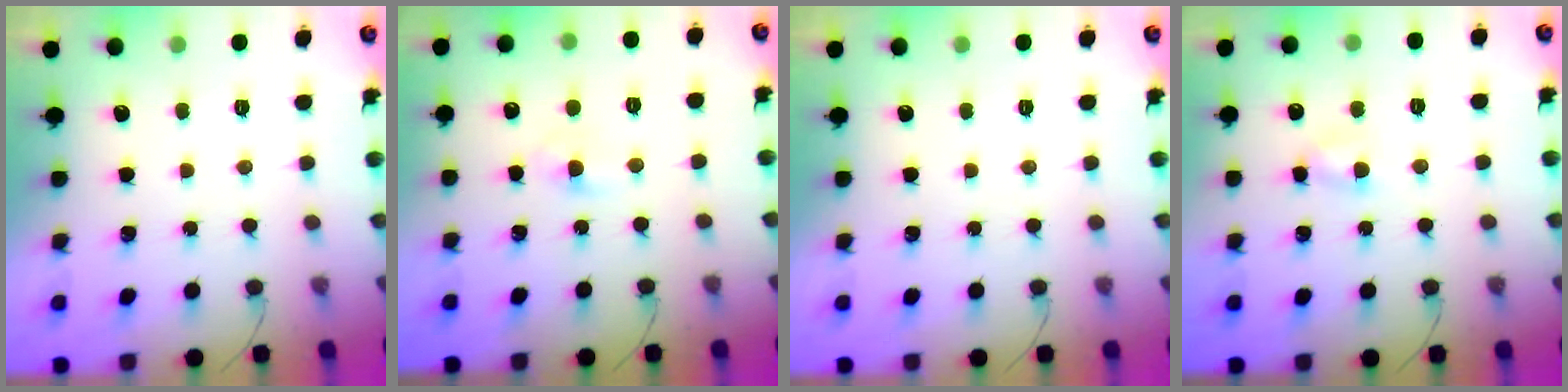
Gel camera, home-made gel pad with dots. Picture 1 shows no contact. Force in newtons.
{"total": 3.0, "press": 2.8, "slide": 1.1}
{"total": 0.0}
{"total": 3.9, "press": 3.8, "slide": 0.9}